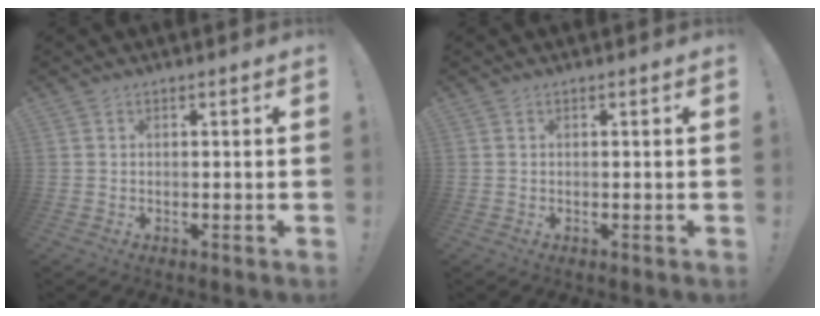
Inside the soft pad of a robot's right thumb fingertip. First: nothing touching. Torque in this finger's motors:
{"motor_torque": [0.00, 0.00, 0.00, 0.00, 0.00]}